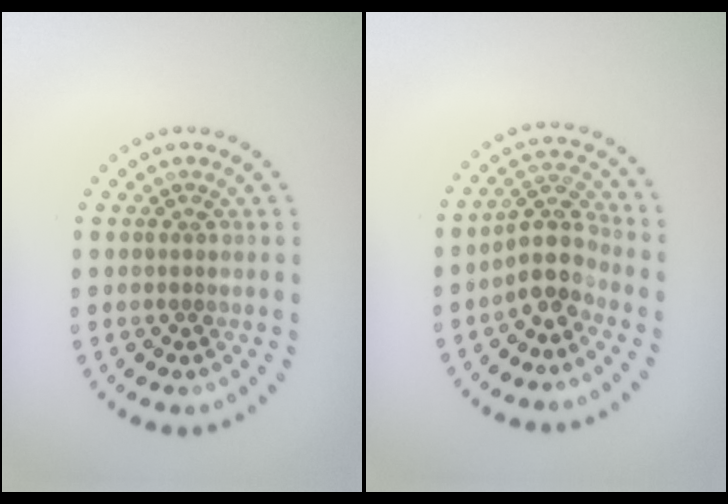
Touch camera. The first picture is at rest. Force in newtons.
{"total": 3.5, "press": 2.9, "slide": 1.9}